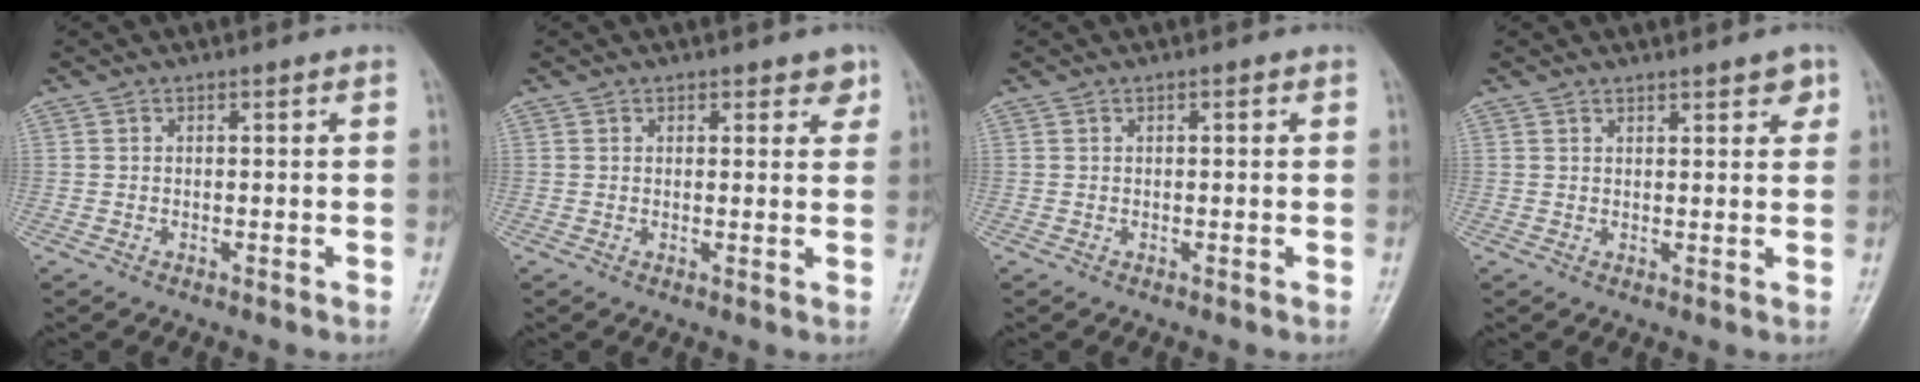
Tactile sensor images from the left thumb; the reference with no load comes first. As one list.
[{"total": 2.9, "force": [1.8, 1.7, 1.6], "torque": [0.005, -0.008, 0.020]}, {"total": 0.8, "force": [0.3, 0.4, 0.7], "torque": [-0.007, 0.002, 0.001]}, {"total": 3.3, "force": [2.2, 1.3, 2.2], "torque": [-0.013, -0.009, 0.026]}]